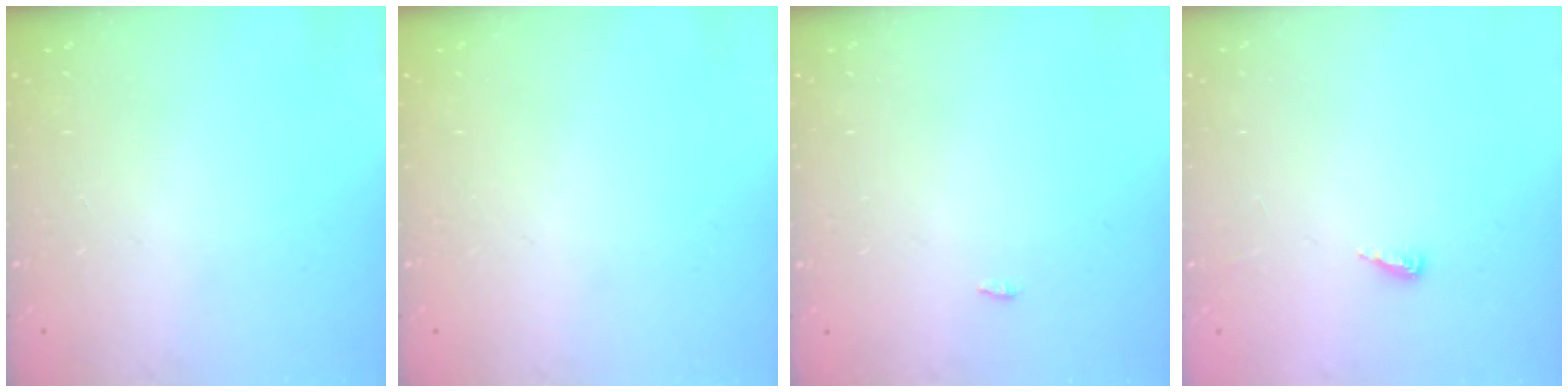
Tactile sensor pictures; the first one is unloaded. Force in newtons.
{"total": 0.0}
{"total": 6.7, "press": 1.4, "slide": 6.6}
{"total": 2.8, "press": 2.8, "slide": 0.2}